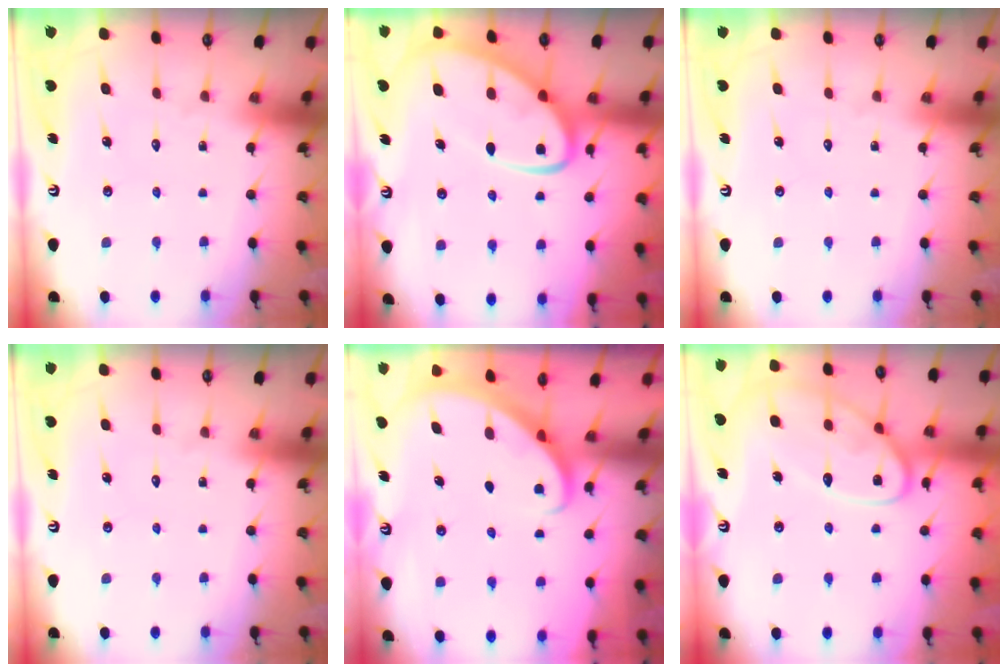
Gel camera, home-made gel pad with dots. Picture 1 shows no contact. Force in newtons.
{"total": 10.9, "press": 10.9, "slide": 1.1}
{"total": 0.0}
{"total": 0.0}
{"total": 2.8, "press": 2.8, "slide": 0.2}
{"total": 13.8, "press": 13.8, "slide": 1.2}